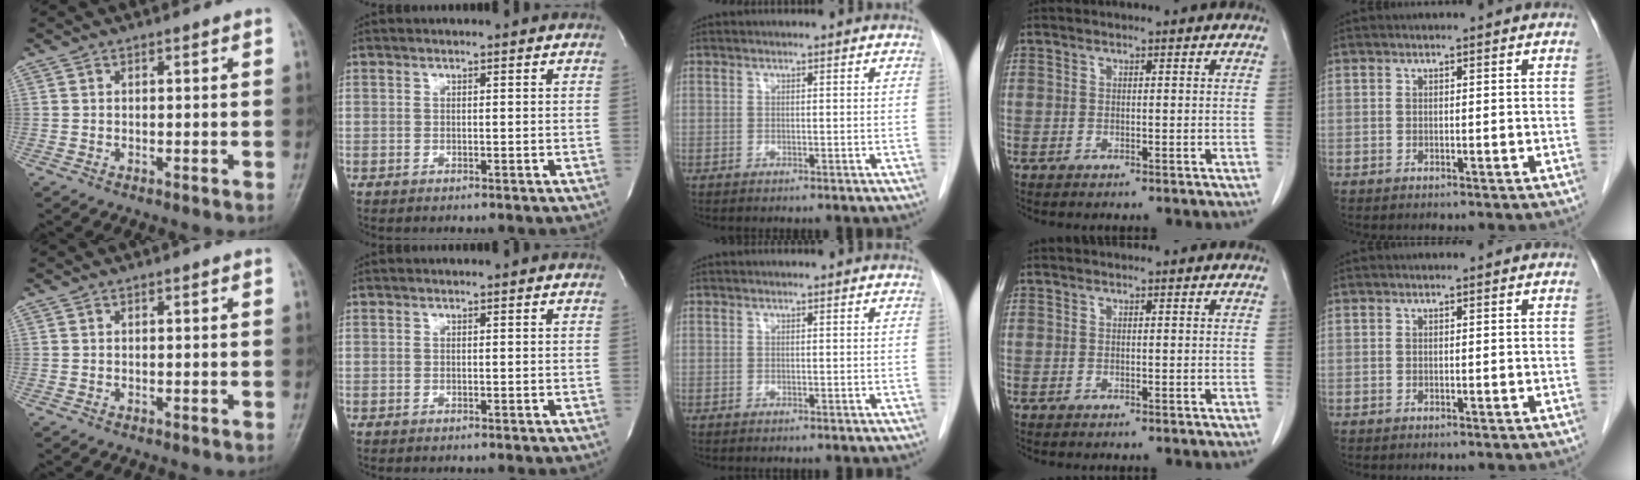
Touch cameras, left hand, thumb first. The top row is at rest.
{}